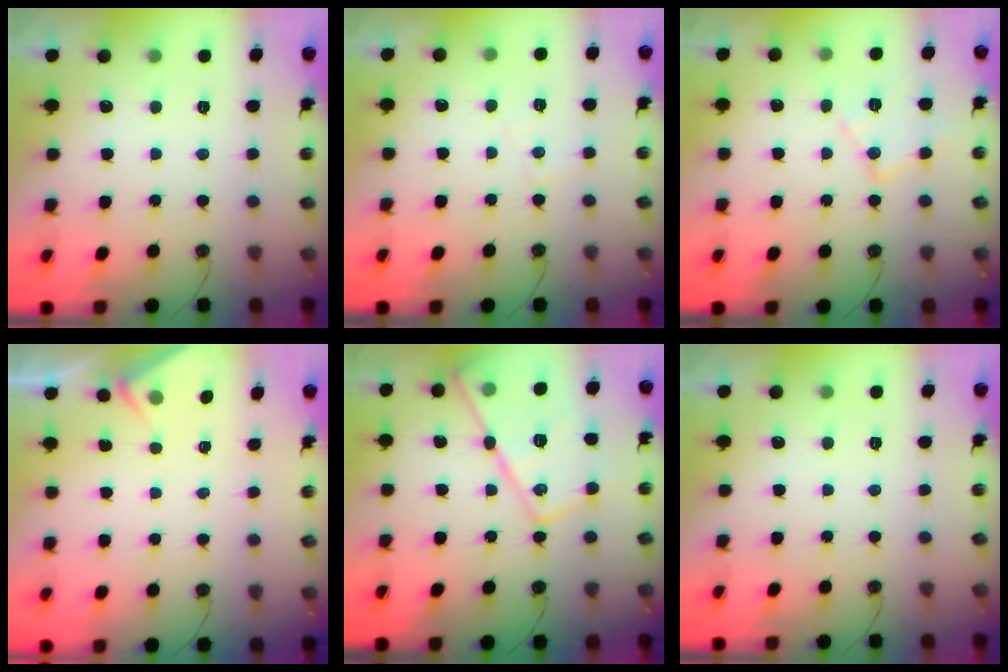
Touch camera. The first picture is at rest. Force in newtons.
{"total": 4.3, "press": 4.2, "slide": 0.6}
{"total": 11.2, "press": 11.2, "slide": 0.7}
{"total": 3.0, "press": 3.0, "slide": 0.5}
{"total": 20.6, "press": 20.5, "slide": 1.7}
{"total": 0.0}